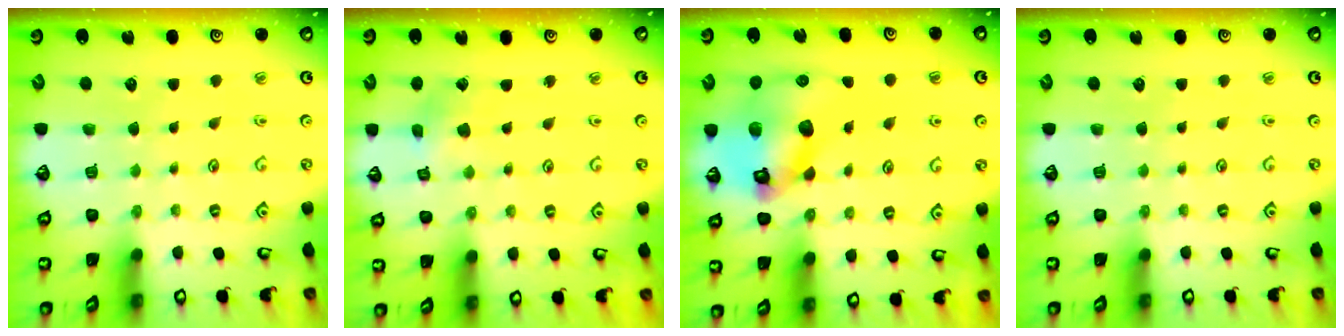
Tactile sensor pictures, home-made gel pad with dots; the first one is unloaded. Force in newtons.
{"total": 2.7, "press": 2.7, "slide": 0.3}
{"total": 17.4, "press": 17.2, "slide": 2.5}
{"total": 0.0}